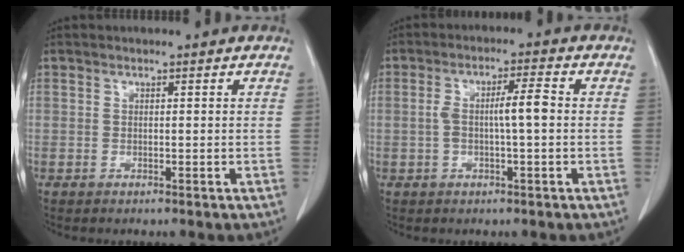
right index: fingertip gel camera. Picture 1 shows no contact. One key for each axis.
{"total": 5.1, "fx": -0.2, "fy": 0.6, "fz": 5.1, "tx": -0.097, "ty": 0.015, "tz": -0.001}